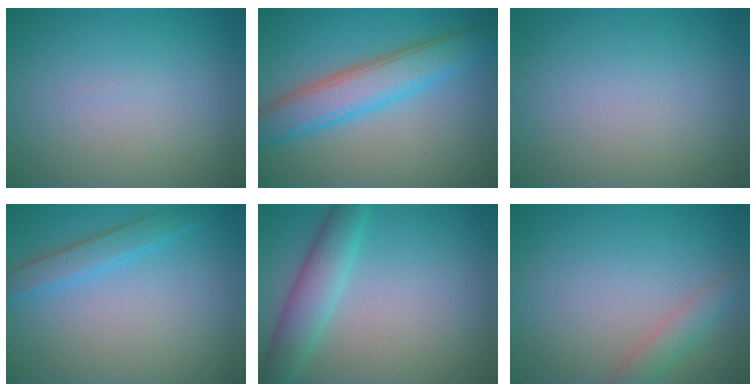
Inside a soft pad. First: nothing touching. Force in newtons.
{"total": 5.8, "press": 5.8, "slide": 0.1}
{"total": 0.0}
{"total": 2.2, "press": 2.2, "slide": 0.1}
{"total": 3.8, "press": 3.8, "slide": 0.1}
{"total": 2.1, "press": 2.1, "slide": 0.2}